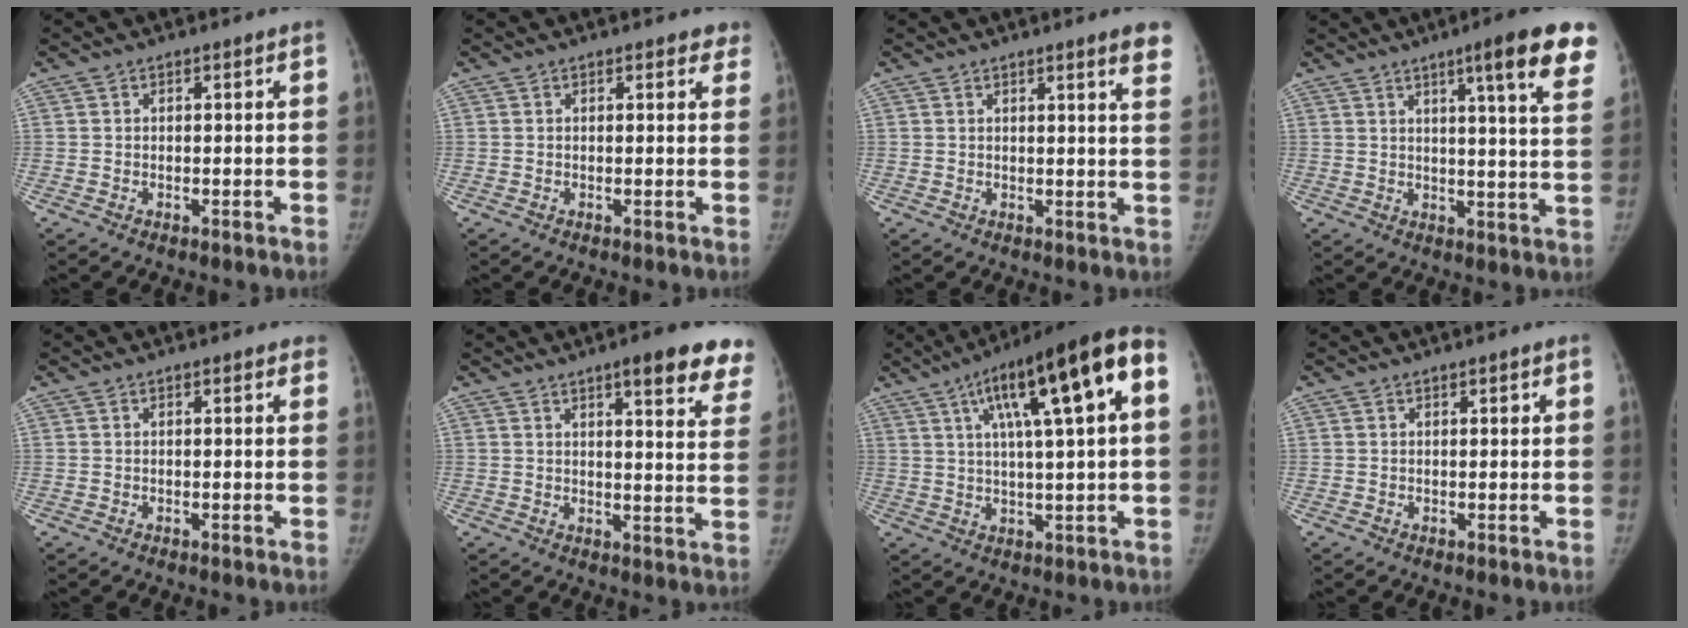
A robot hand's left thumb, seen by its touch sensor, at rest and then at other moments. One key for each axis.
{"total": 2.2, "fx": 1.7, "fy": 1.2, "fz": 0.7, "tx": 0.020, "ty": -0.005, "tz": 0.005}
{"total": 6.0, "fx": 4.2, "fy": 0.2, "fz": 4.3, "tx": -0.042, "ty": -0.016, "tz": 0.038}
{"total": 14.4, "fx": 8.7, "fy": 1.5, "fz": 11.4, "tx": -0.129, "ty": -0.041, "tz": 0.098}
{"total": 1.2, "fx": 0.9, "fy": 0.6, "fz": 0.7, "tx": 0.007, "ty": 0.000, "tz": 0.003}
{"total": 14.3, "fx": 10.1, "fy": 3.3, "fz": 9.6, "tx": -0.081, "ty": -0.043, "tz": 0.109}
{"total": 18.7, "fx": 5.7, "fy": 3.5, "fz": 17.5, "tx": -0.269, "ty": 0.021, "tz": 0.081}
{"total": 0.7, "fx": 0.4, "fy": 0.3, "fz": 0.6, "tx": -0.005, "ty": 0.000, "tz": 0.005}